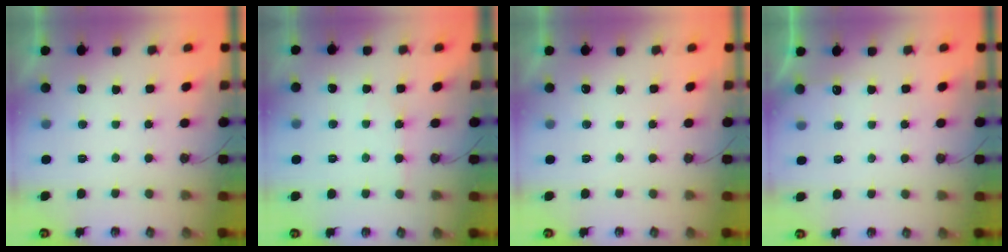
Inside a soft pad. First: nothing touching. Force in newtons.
{"total": 2.9, "press": 2.9, "slide": 0.3}
{"total": 0.0}
{"total": 5.4, "press": 5.4, "slide": 0.6}